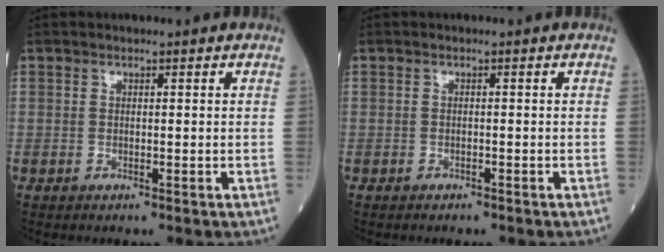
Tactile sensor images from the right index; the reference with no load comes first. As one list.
[{"total": 1.7, "force": [-1.2, 0.9, 0.8], "torque": [-0.022, -0.002, -0.012]}]